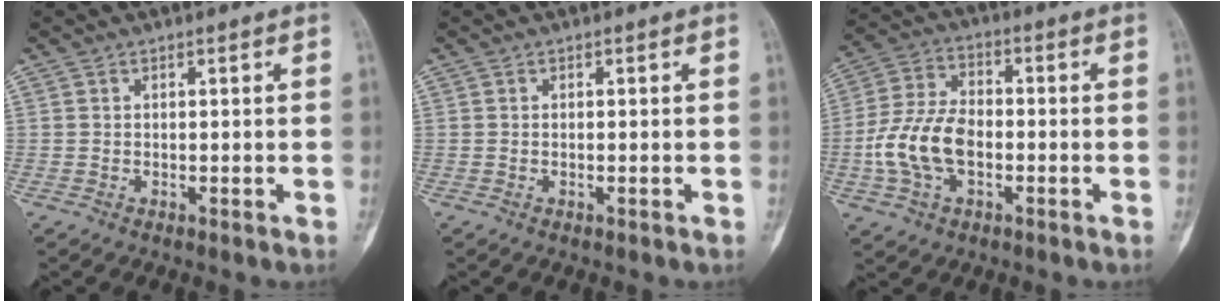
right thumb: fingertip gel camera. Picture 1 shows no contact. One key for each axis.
{"total": 0.0}
{"total": 12.0, "fx": -2.5, "fy": 7.4, "fz": 9.1, "tx": -0.184, "ty": 0.025, "tz": -0.051}